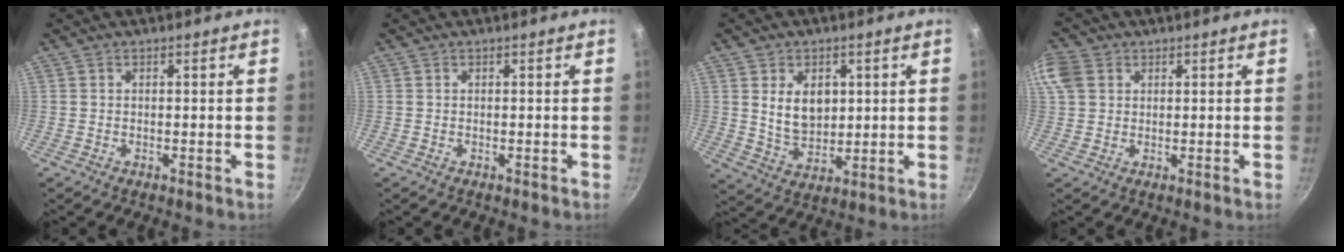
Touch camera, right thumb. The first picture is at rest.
{"total": 0.0}
{"total": 8.8, "force": [2.1, 6.1, 5.9], "torque": [-0.078, -0.021, 0.049]}
{"total": 7.7, "force": [2.7, 6.0, 3.9], "torque": [-0.082, 0.011, 0.050]}